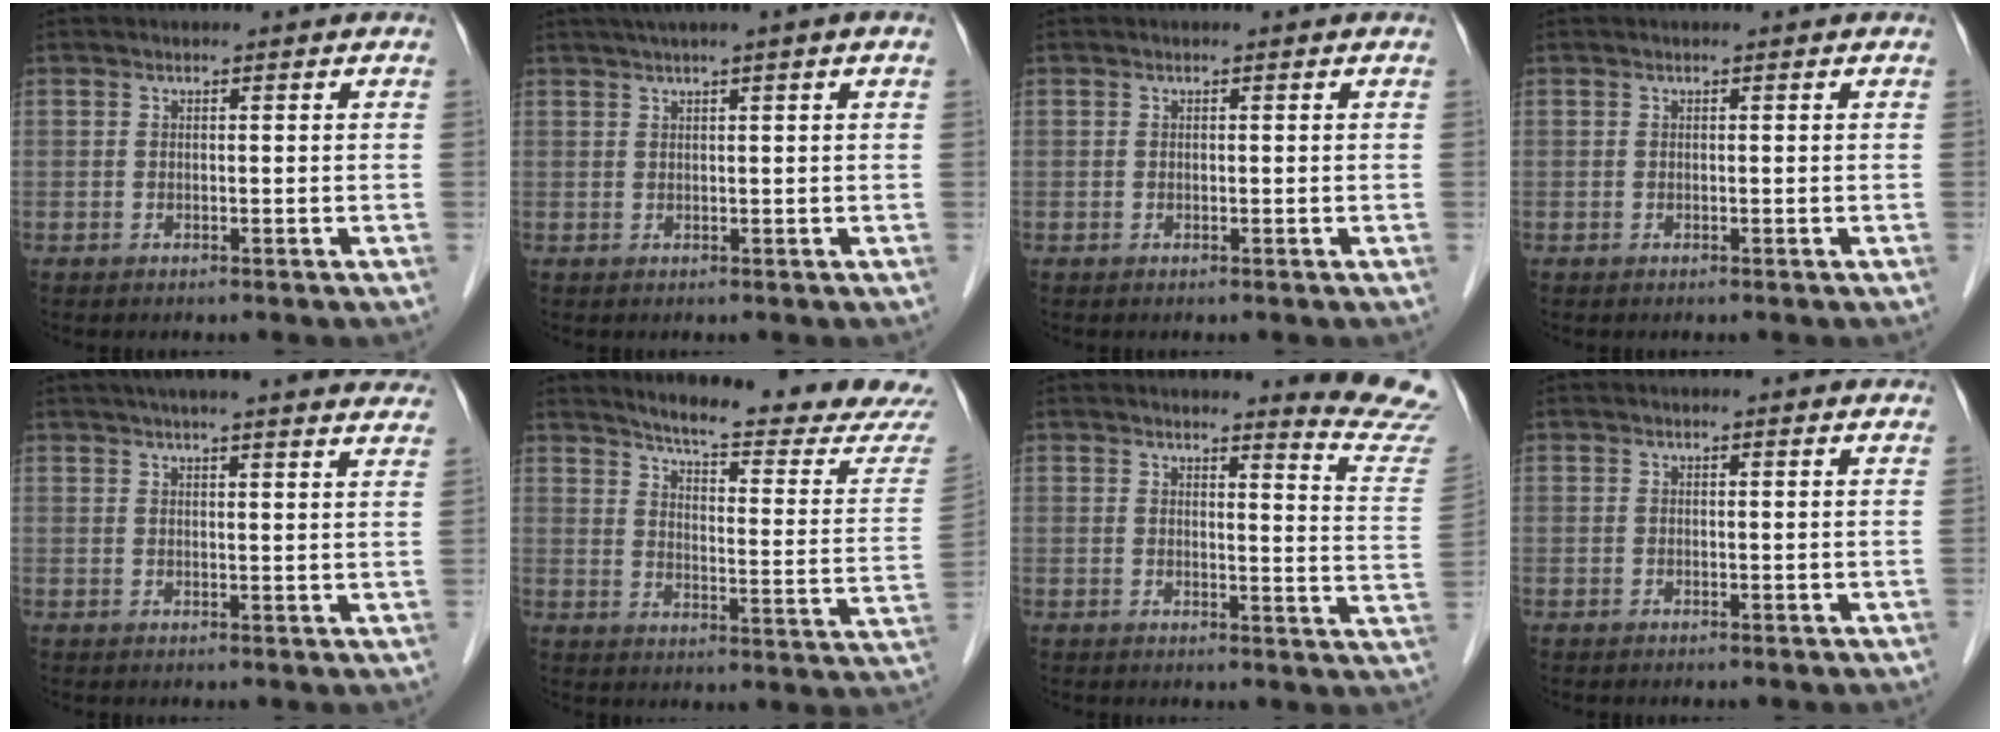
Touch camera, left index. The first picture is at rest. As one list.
[{"total": 4.5, "force": [2.8, -0.6, 3.4], "torque": [-0.058, 0.023, 0.048]}, {"total": 0.0}, {"total": 0.0}, {"total": 23.2, "force": [20.9, 1.8, 9.9], "torque": [-0.140, -0.004, 0.245]}, {"total": 19.5, "force": [18.4, -0.6, 6.2], "torque": [-0.094, -0.107, 0.221]}, {"total": 9.9, "force": [9.8, -1.3, 0.8], "torque": [-0.005, -0.108, 0.088]}, {"total": 1.6, "force": [1.5, 0.3, 0.4], "torque": [-0.012, 0.003, 0.009]}]